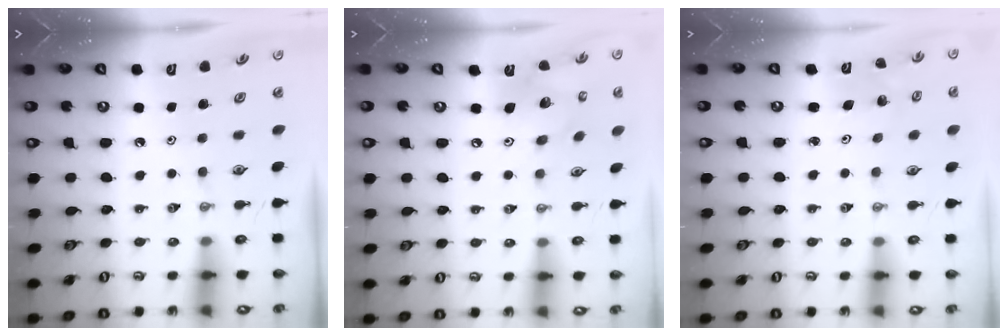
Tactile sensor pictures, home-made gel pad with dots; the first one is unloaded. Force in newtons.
{"total": 15.3, "press": 15.1, "slide": 2.1}
{"total": 2.7, "press": 2.7, "slide": 0.3}